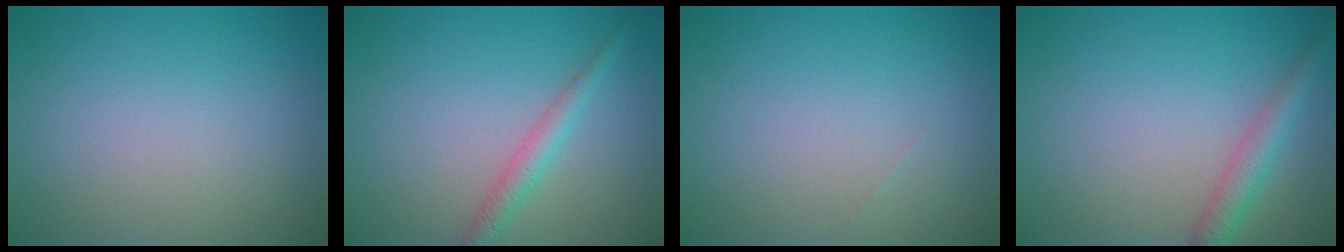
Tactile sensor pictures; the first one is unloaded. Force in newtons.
{"total": 2.1, "press": 2.1, "slide": 0.1}
{"total": 0.0}
{"total": 2.8, "press": 2.8, "slide": 0.1}